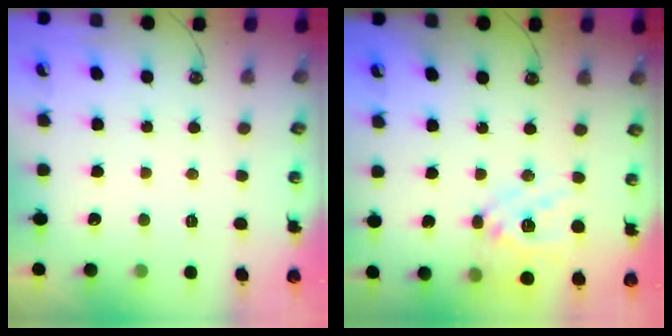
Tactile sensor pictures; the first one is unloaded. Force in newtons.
{"total": 15.4, "press": 15.3, "slide": 1.4}